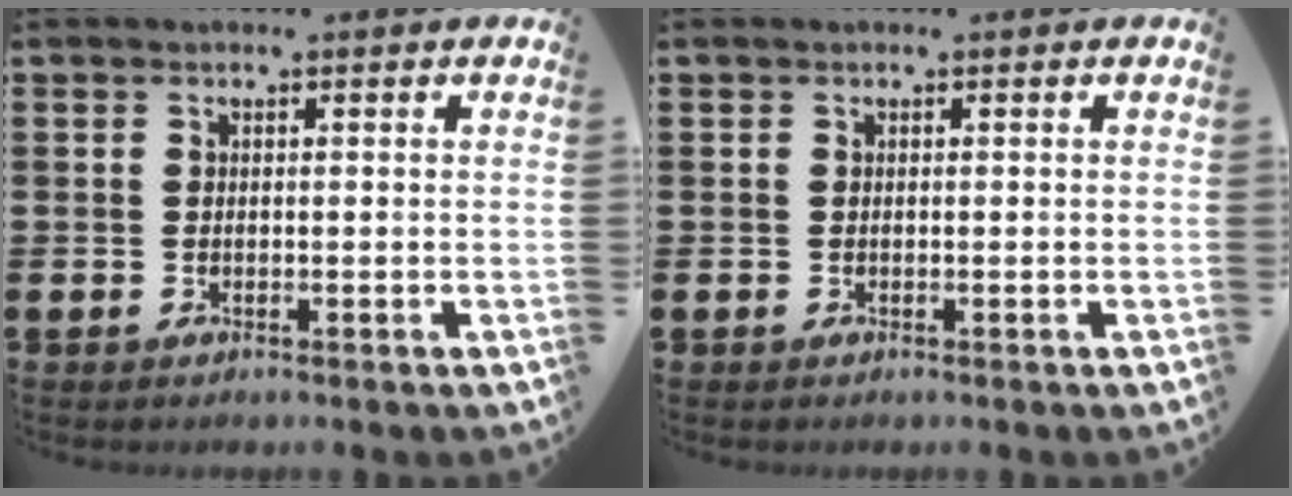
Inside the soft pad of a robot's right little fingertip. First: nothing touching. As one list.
[{"total": 0.0}]